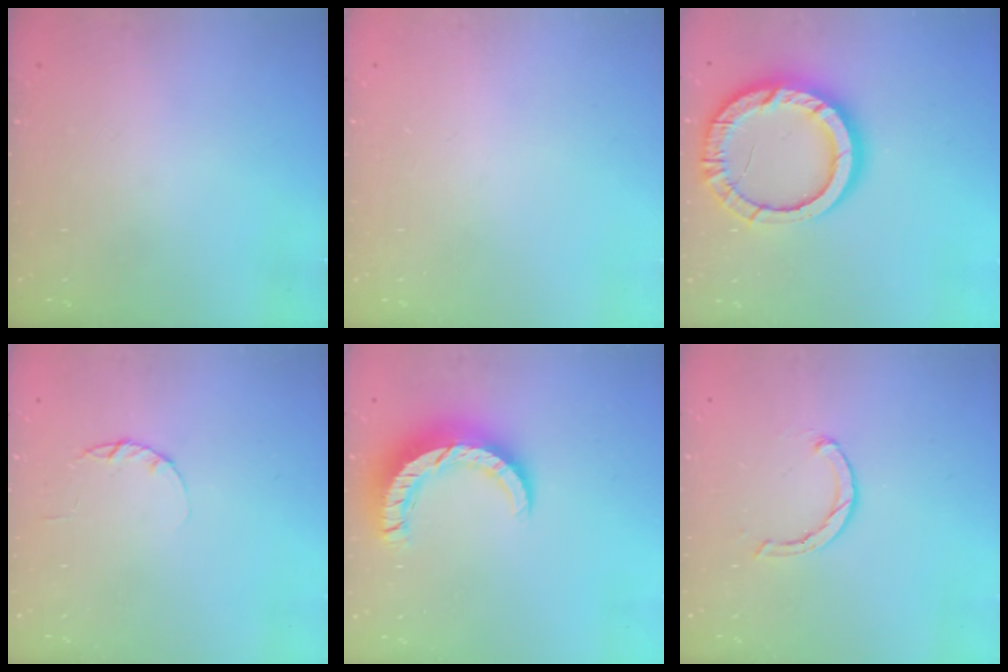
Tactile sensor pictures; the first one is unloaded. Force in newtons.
{"total": 0.0}
{"total": 17.9, "press": 17.9, "slide": 1.7}
{"total": 2.2, "press": 2.2, "slide": 0.4}
{"total": 10.3, "press": 10.2, "slide": 0.7}
{"total": 3.1, "press": 3.0, "slide": 0.6}